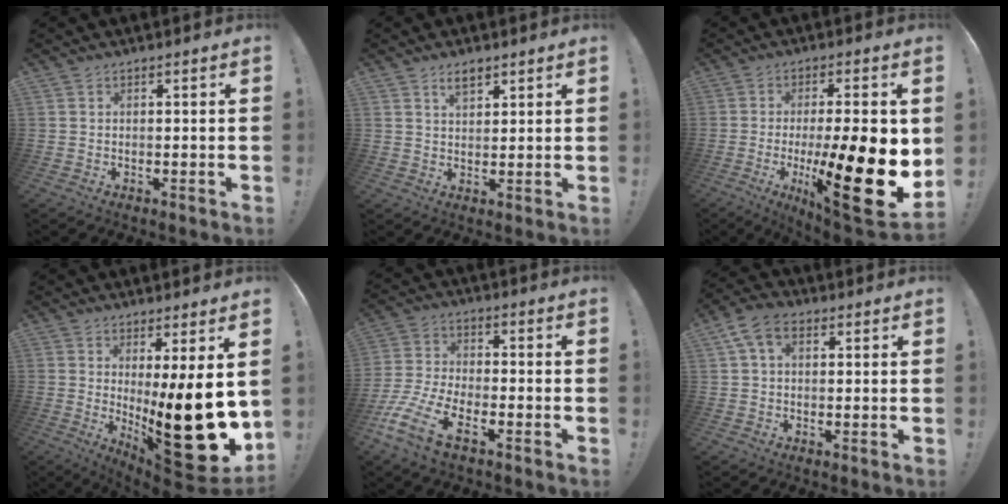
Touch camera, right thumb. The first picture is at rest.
{"total": 4.1, "force": [2.8, 2.0, 2.2], "torque": [-0.035, -0.011, 0.050]}
{"total": 24.7, "force": [-4.4, 5.6, 23.7], "torque": [-0.384, -0.003, -0.060]}
{"total": 21.6, "force": [-1.5, 5.3, 20.9], "torque": [-0.298, -0.038, -0.013]}
{"total": 12.1, "force": [-7.0, 5.6, 8.1], "torque": [-0.183, 0.022, -0.126]}
{"total": 7.0, "force": [2.3, 4.5, 4.9], "torque": [-0.098, 0.008, 0.046]}